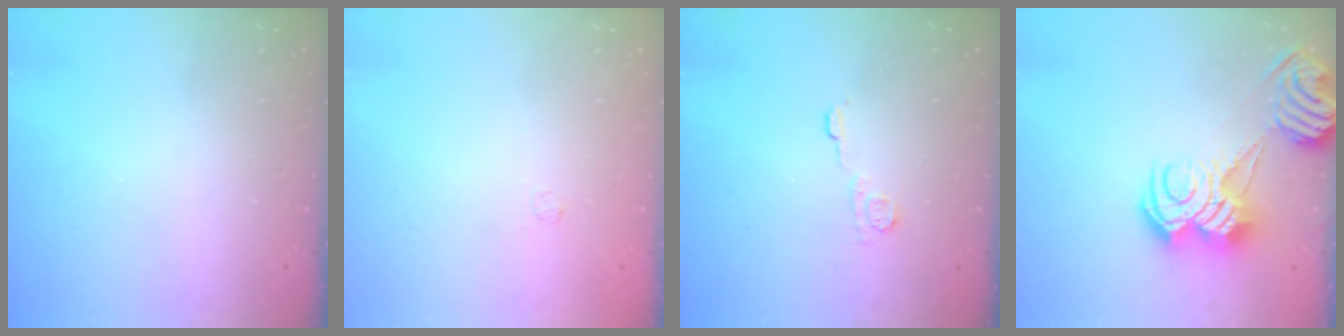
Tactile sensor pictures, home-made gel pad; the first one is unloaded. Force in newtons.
{"total": 1.7, "press": 1.2, "slide": 1.1}
{"total": 6.0, "press": 6.0, "slide": 0.4}
{"total": 10.5, "press": 10.4, "slide": 0.9}